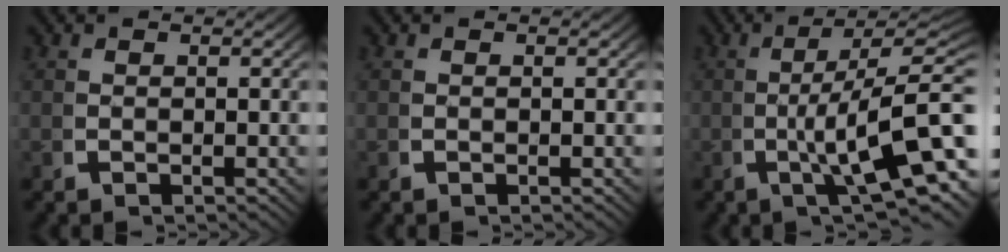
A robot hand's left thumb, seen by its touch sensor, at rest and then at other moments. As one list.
[{"total": 0.0}, {"total": 10.7, "force": [-1.2, 4.4, 9.7], "torque": [-0.153, -0.019, -0.013]}]